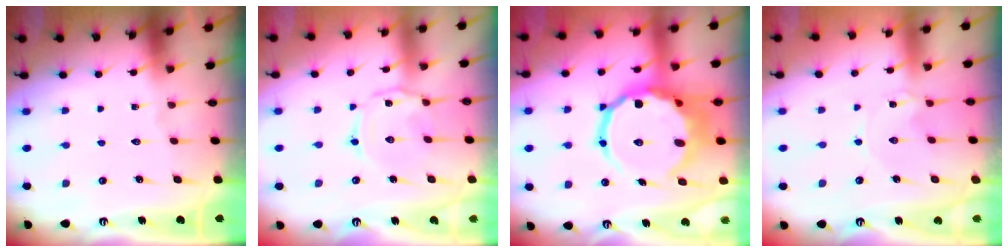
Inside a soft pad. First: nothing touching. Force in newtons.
{"total": 2.5, "press": 2.4, "slide": 0.4}
{"total": 18.5, "press": 18.1, "slide": 3.7}
{"total": 1.1, "press": 1.1, "slide": 0.2}